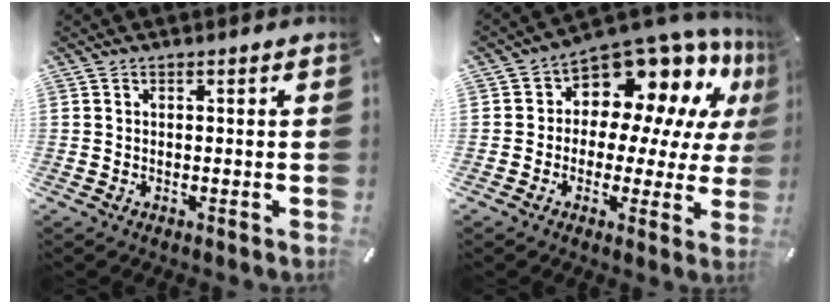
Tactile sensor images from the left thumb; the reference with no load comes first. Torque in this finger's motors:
{"motor_torque": [2.45, 2.55, 0.24, -0.10, 0.05]}